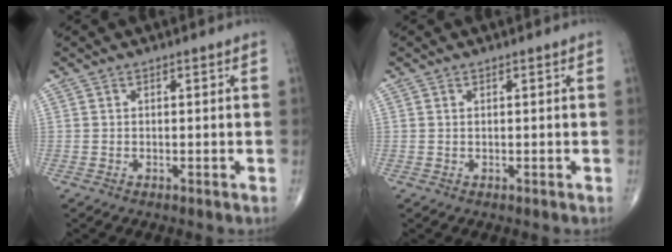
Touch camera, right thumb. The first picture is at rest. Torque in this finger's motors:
{"motor_torque": [0.10, 0.05, -0.09, -0.18, 0.01]}